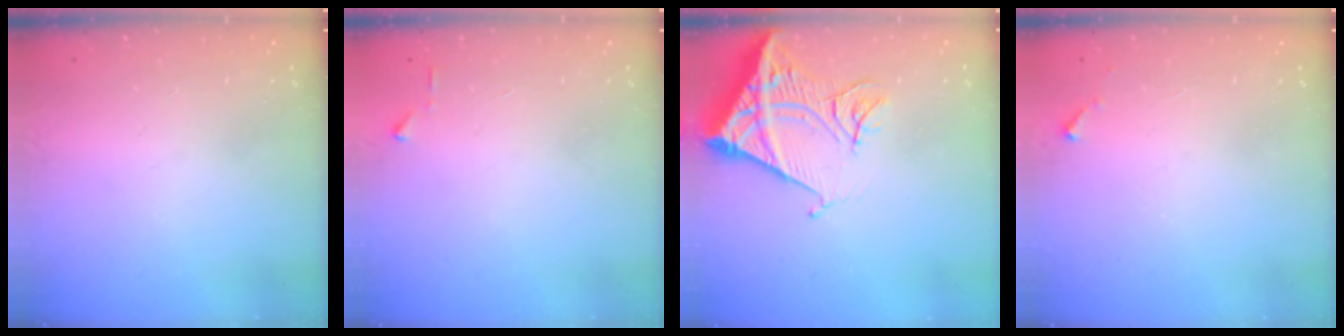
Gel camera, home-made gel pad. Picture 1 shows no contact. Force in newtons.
{"total": 3.2, "press": 3.2, "slide": 0.4}
{"total": 14.2, "press": 14.1, "slide": 1.5}
{"total": 2.8, "press": 2.8, "slide": 0.1}